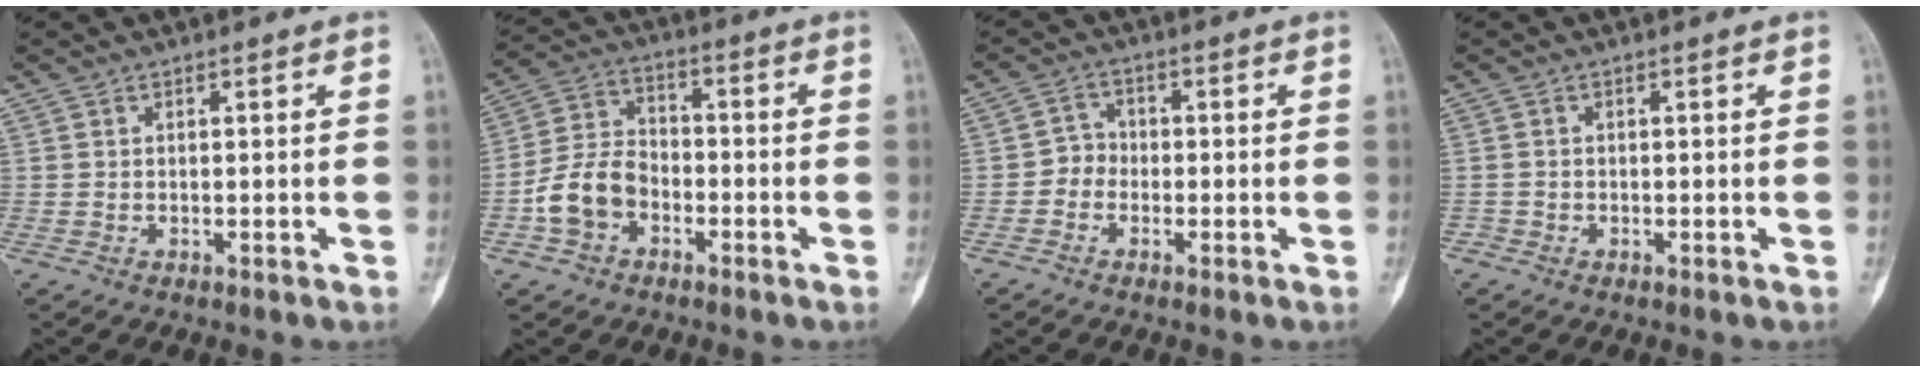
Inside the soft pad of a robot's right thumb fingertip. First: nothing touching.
{"total": 9.6, "force": [-3.5, 7.0, 5.5], "torque": [-0.097, 0.037, -0.072]}
{"total": 3.2, "force": [-1.3, 2.8, 1.0], "torque": [0.008, 0.013, -0.036]}
{"total": 0.9, "force": [-0.6, 0.7, -0.2], "torque": [0.010, 0.004, -0.018]}